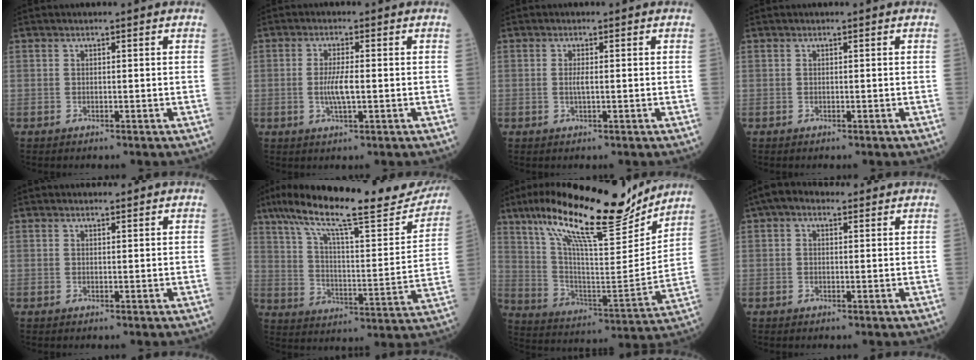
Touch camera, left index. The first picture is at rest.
{"total": 3.8, "force": [-0.4, 0.5, 3.7], "torque": [-0.079, -0.006, -0.008]}
{"total": 1.3, "force": [0.0, 0.1, 1.3], "torque": [-0.031, -0.001, 0.000]}
{"total": 0.0}
{"total": 0.8, "force": [0.7, 0.2, 0.0], "torque": [-0.009, -0.003, 0.011]}
{"total": 25.1, "force": [21.4, 3.7, 12.5], "torque": [-0.210, -0.008, 0.302]}
{"total": 22.3, "force": [17.5, 3.8, 13.3], "torque": [-0.238, 0.002, 0.290]}
{"total": 4.0, "force": [2.6, 2.2, 2.2], "torque": [-0.049, 0.036, 0.045]}